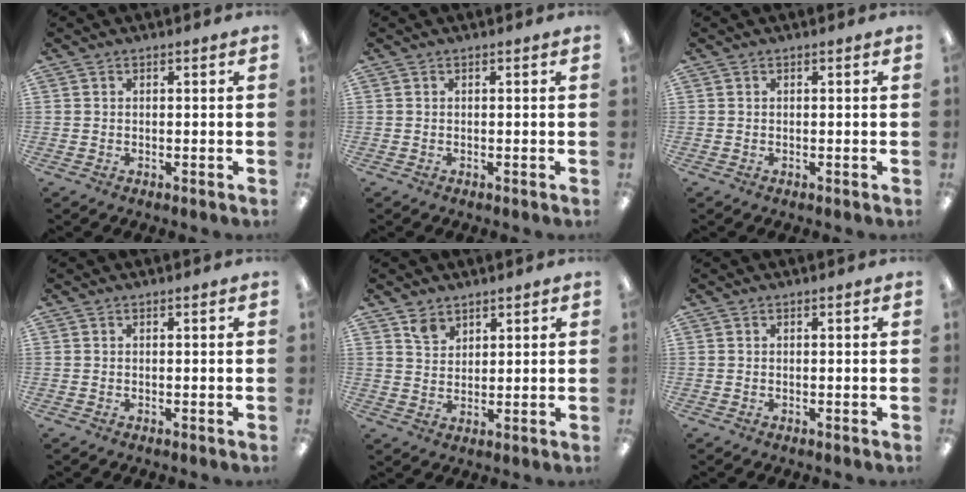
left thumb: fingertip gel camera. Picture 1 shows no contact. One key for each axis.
{"total": 0.0}
{"total": 0.0}
{"total": 0.0}
{"total": 4.3, "fx": 3.2, "fy": 2.7, "fz": 0.9, "tx": -0.010, "ty": -0.015, "tz": 0.060}
{"total": 0.0}